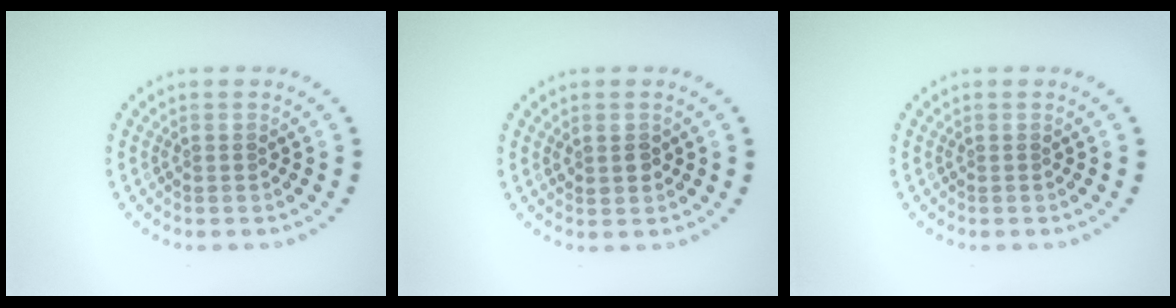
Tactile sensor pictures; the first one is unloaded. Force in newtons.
{"total": 1.4, "press": 1.4, "slide": 0.3}
{"total": 0.0}